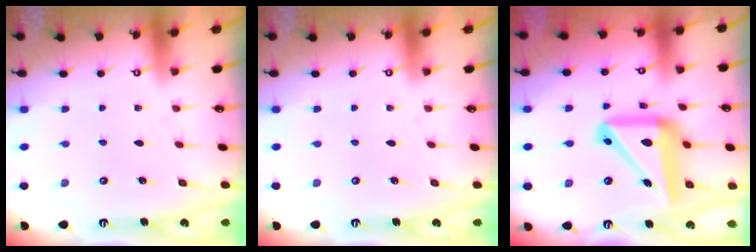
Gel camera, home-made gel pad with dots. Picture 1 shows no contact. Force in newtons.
{"total": 0.0}
{"total": 17.4, "press": 17.2, "slide": 2.5}